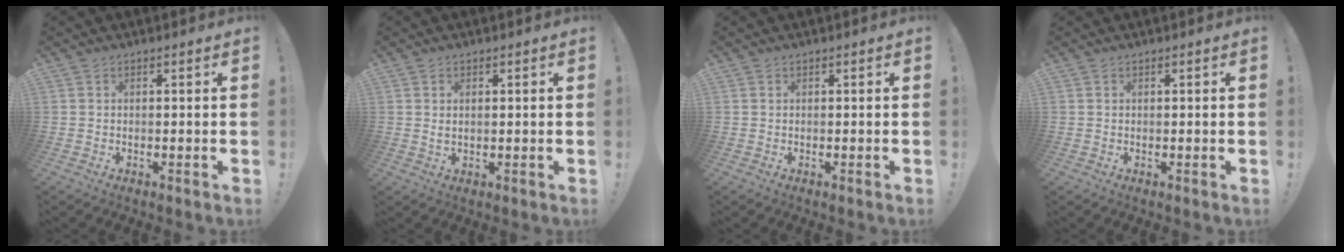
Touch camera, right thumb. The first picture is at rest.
{"total": 1.5, "force": [0.6, 0.6, 1.2], "torque": [-0.020, 0.000, 0.010]}
{"total": 0.0}
{"total": 0.0}